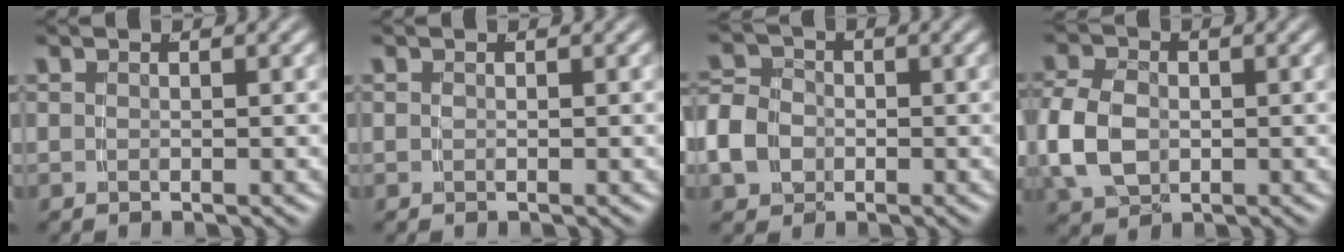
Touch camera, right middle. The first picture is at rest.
{"total": 0.0}
{"total": 4.8, "force": [-1.0, 4.0, 2.3], "torque": [-0.063, -0.015, -0.013]}
{"total": 4.6, "force": [-0.5, 3.5, 2.9], "torque": [-0.081, -0.015, 0.004]}